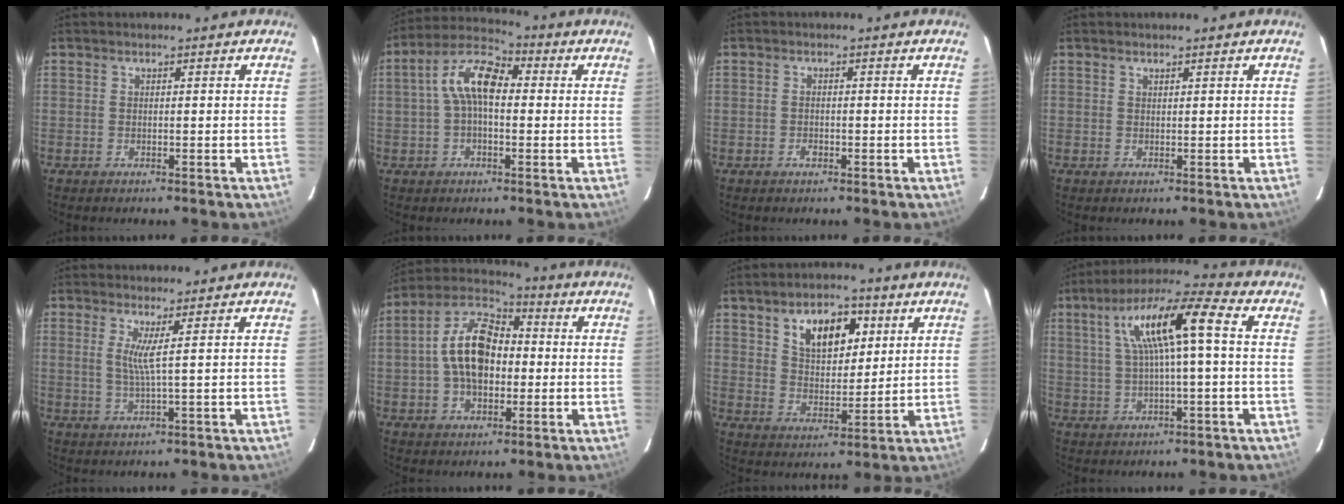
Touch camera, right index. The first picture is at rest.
{"total": 8.9, "force": [0.7, 4.5, 7.7], "torque": [-0.153, 0.031, 0.004]}
{"total": 1.4, "force": [-0.7, 0.8, 0.8], "torque": [-0.016, 0.001, -0.011]}
{"total": 0.5, "force": [0.3, -0.2, -0.4], "torque": [0.008, 0.001, 0.006]}
{"total": 3.3, "force": [1.0, -0.7, 3.0], "torque": [-0.056, -0.010, 0.016]}
{"total": 13.7, "force": [-0.3, 8.2, 10.9], "torque": [-0.208, 0.026, -0.011]}
{"total": 10.5, "force": [5.0, 6.0, 7.1], "torque": [-0.110, 0.013, 0.088]}
{"total": 12.7, "force": [2.5, 1.8, 12.4], "torque": [-0.220, 0.026, 0.044]}